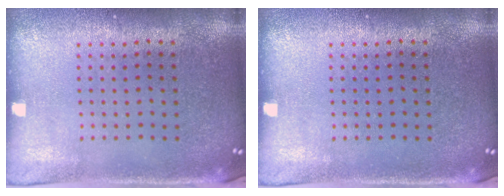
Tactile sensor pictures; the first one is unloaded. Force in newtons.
{"total": 0.0}